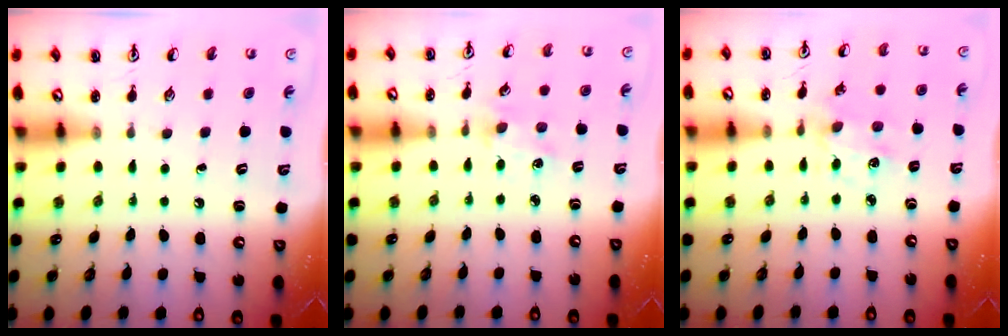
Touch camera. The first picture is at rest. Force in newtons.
{"total": 2.3, "press": 2.3, "slide": 0.4}
{"total": 1.5, "press": 1.4, "slide": 0.4}